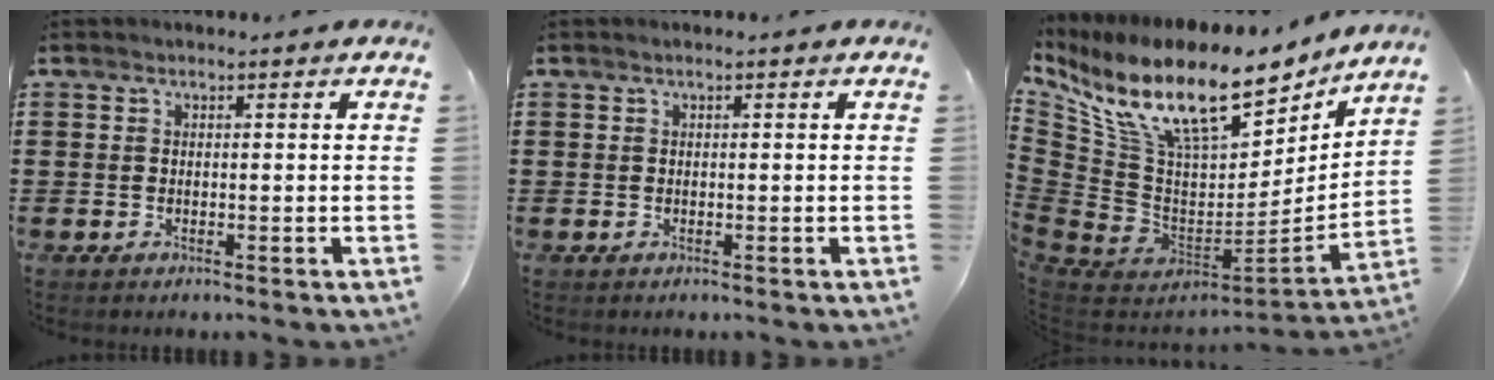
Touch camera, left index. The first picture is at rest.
{"total": 0.0}
{"total": 17.1, "force": [11.3, 6.6, 11.1], "torque": [-0.243, -0.080, 0.196]}